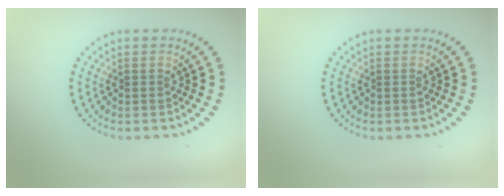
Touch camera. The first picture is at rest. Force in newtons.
{"total": 0.0}